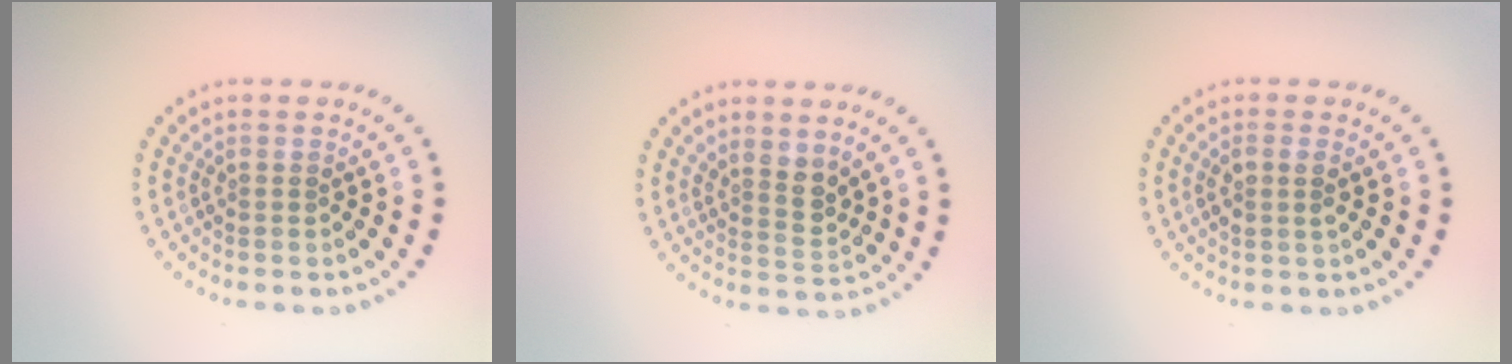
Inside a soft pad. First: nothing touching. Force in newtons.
{"total": 2.3, "press": 1.8, "slide": 1.4}
{"total": 1.6, "press": 1.4, "slide": 0.6}